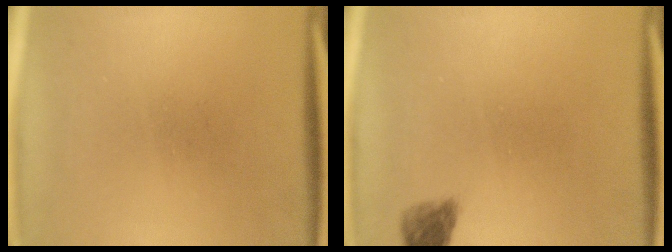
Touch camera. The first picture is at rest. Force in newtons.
{"total": 2.4}